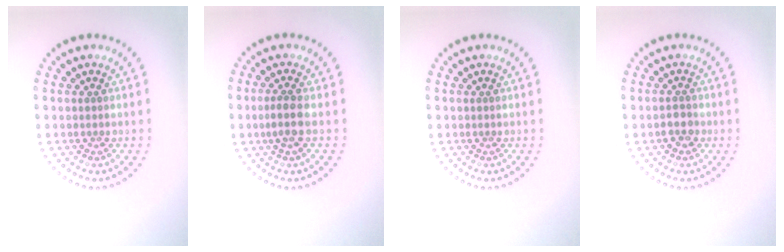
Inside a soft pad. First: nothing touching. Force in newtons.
{"total": 2.0, "press": 1.8, "slide": 0.9}
{"total": 0.0}
{"total": 1.6, "press": 1.5, "slide": 0.6}